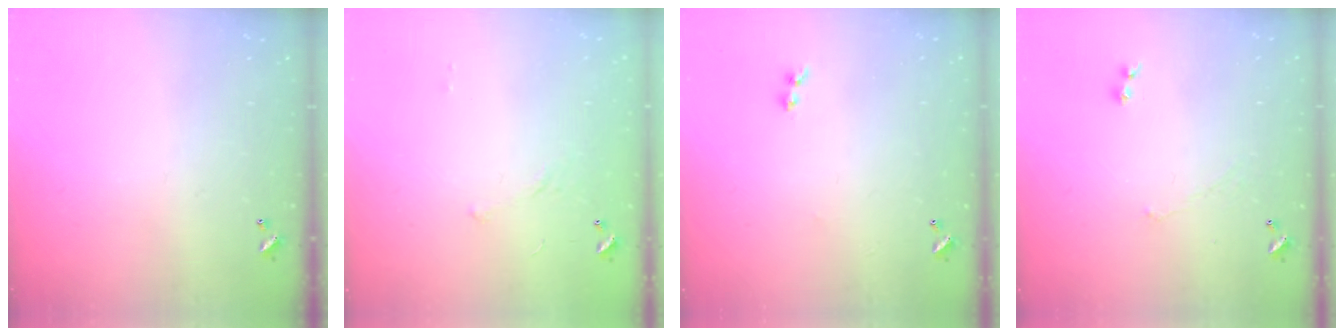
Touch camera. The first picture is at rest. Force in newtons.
{"total": 6.4, "press": 6.3, "slide": 0.7}
{"total": 1.9, "press": 1.7, "slide": 0.9}
{"total": 1.5, "press": 1.4, "slide": 0.6}